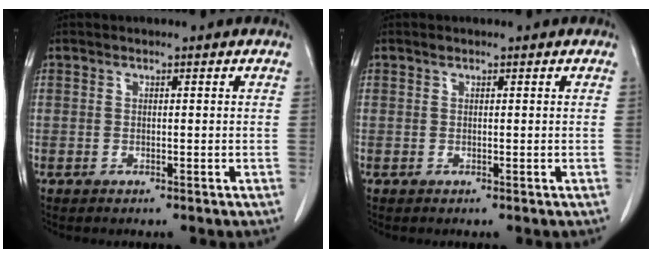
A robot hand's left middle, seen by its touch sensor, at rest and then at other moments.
{"total": 0.0}